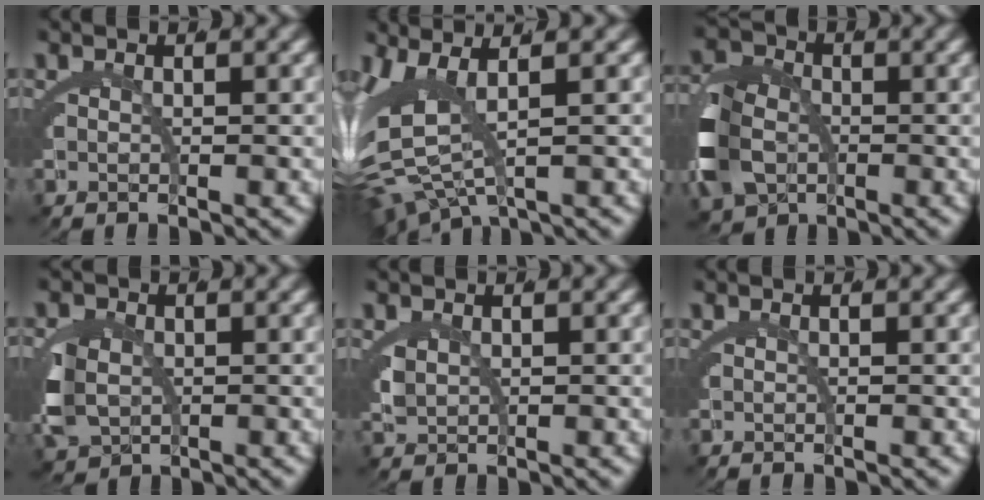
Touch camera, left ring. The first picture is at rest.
{"total": 9.3, "force": [-0.2, 6.6, 6.6], "torque": [-0.170, -0.034, 0.011]}
{"total": 5.8, "force": [-1.4, 4.5, 3.3], "torque": [-0.084, -0.029, -0.010]}
{"total": 3.7, "force": [-0.6, 2.6, 2.5], "torque": [-0.064, -0.024, 0.005]}
{"total": 1.2, "force": [0.3, 0.8, 0.9], "torque": [-0.032, -0.016, 0.019]}
{"total": 0.0}